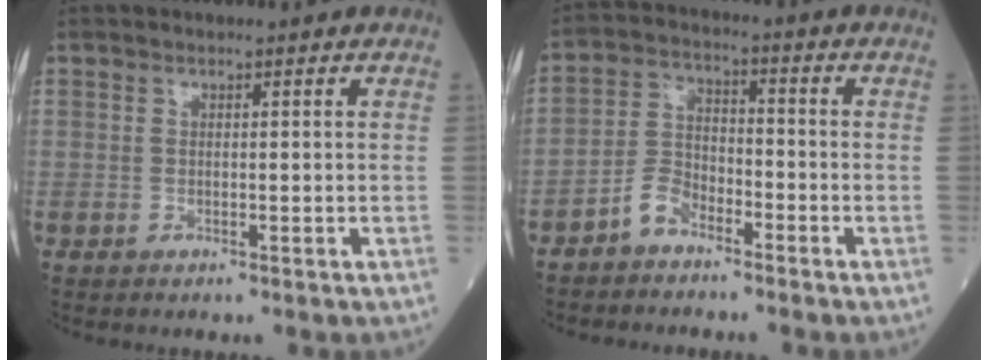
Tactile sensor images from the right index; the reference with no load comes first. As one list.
[{"total": 4.8, "force": [-3.5, 2.5, 2.1], "torque": [-0.041, 0.005, -0.074]}]